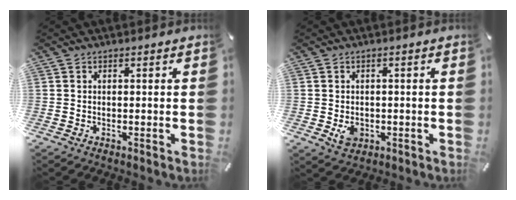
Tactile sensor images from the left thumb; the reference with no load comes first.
{"total": 3.6, "force": [-0.8, 2.9, 1.9], "torque": [-0.021, -0.003, -0.015]}